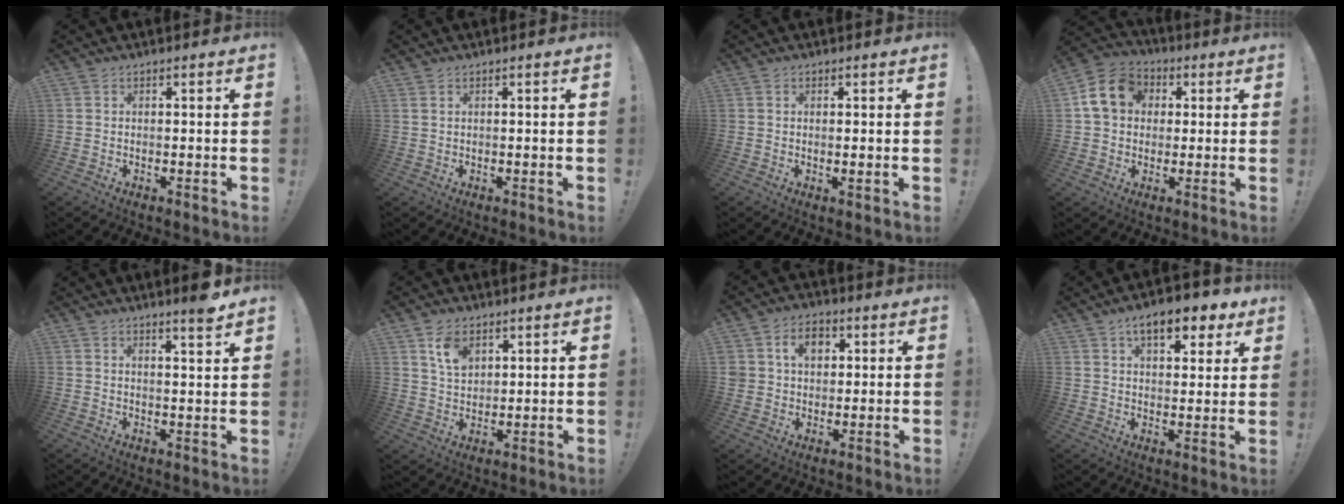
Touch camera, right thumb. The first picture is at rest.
{"total": 0.8, "force": [0.5, 0.3, 0.5], "torque": [-0.015, 0.002, 0.011]}
{"total": 1.2, "force": [0.3, -0.1, 1.2], "torque": [-0.018, -0.004, 0.005]}
{"total": 11.9, "force": [3.2, 9.7, 6.0], "torque": [-0.088, 0.006, 0.067]}
{"total": 4.3, "force": [3.3, -0.4, 2.8], "torque": [-0.033, -0.029, 0.050]}
{"total": 7.8, "force": [4.4, 5.0, 4.1], "torque": [-0.059, -0.018, 0.080]}
{"total": 8.6, "force": [3.0, 6.8, 4.2], "torque": [-0.061, 0.000, 0.056]}
{"total": 10.5, "force": [6.2, 4.8, 7.0], "torque": [-0.096, -0.029, 0.106]}